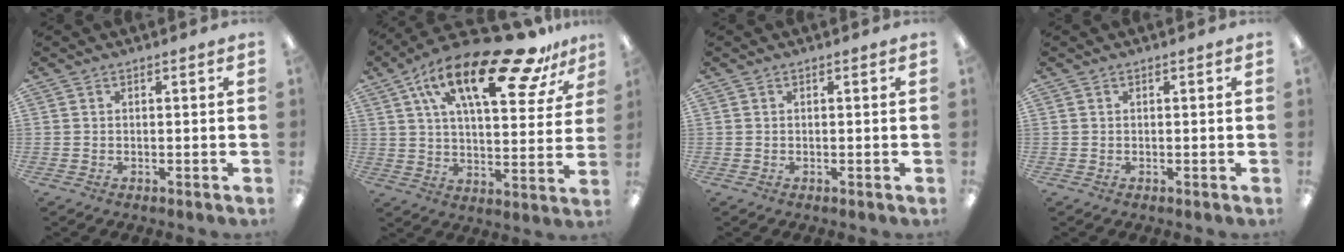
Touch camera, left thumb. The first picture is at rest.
{"total": 24.8, "force": [14.8, 9.2, 17.6], "torque": [-0.280, -0.078, 0.242]}
{"total": 0.0}
{"total": 0.0}